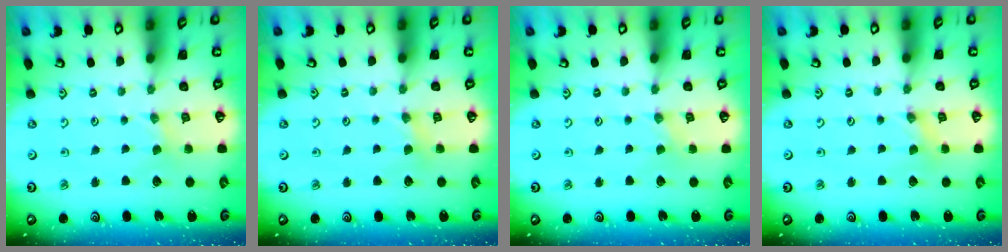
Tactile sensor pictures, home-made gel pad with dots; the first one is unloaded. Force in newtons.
{"total": 1.9, "press": 1.8, "slide": 0.4}
{"total": 0.0}
{"total": 0.0}